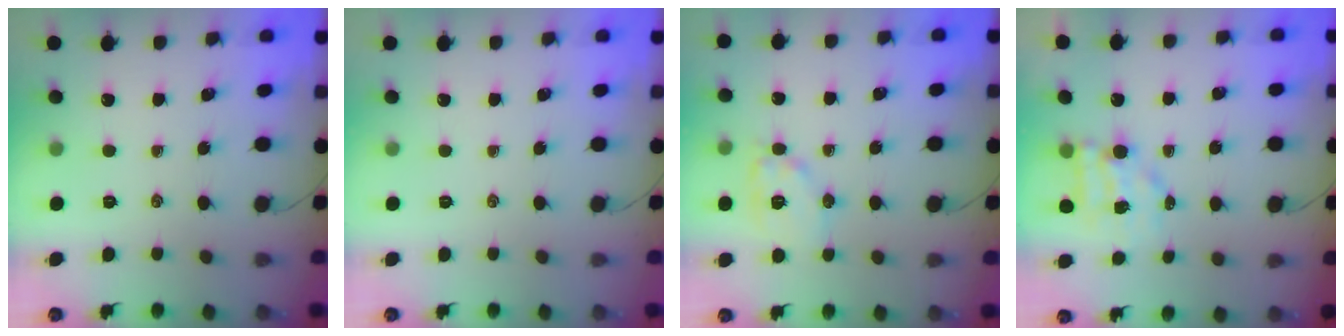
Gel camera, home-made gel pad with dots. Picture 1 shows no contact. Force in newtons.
{"total": 0.0}
{"total": 10.6, "press": 10.5, "slide": 0.4}
{"total": 5.5, "press": 5.5, "slide": 0.6}